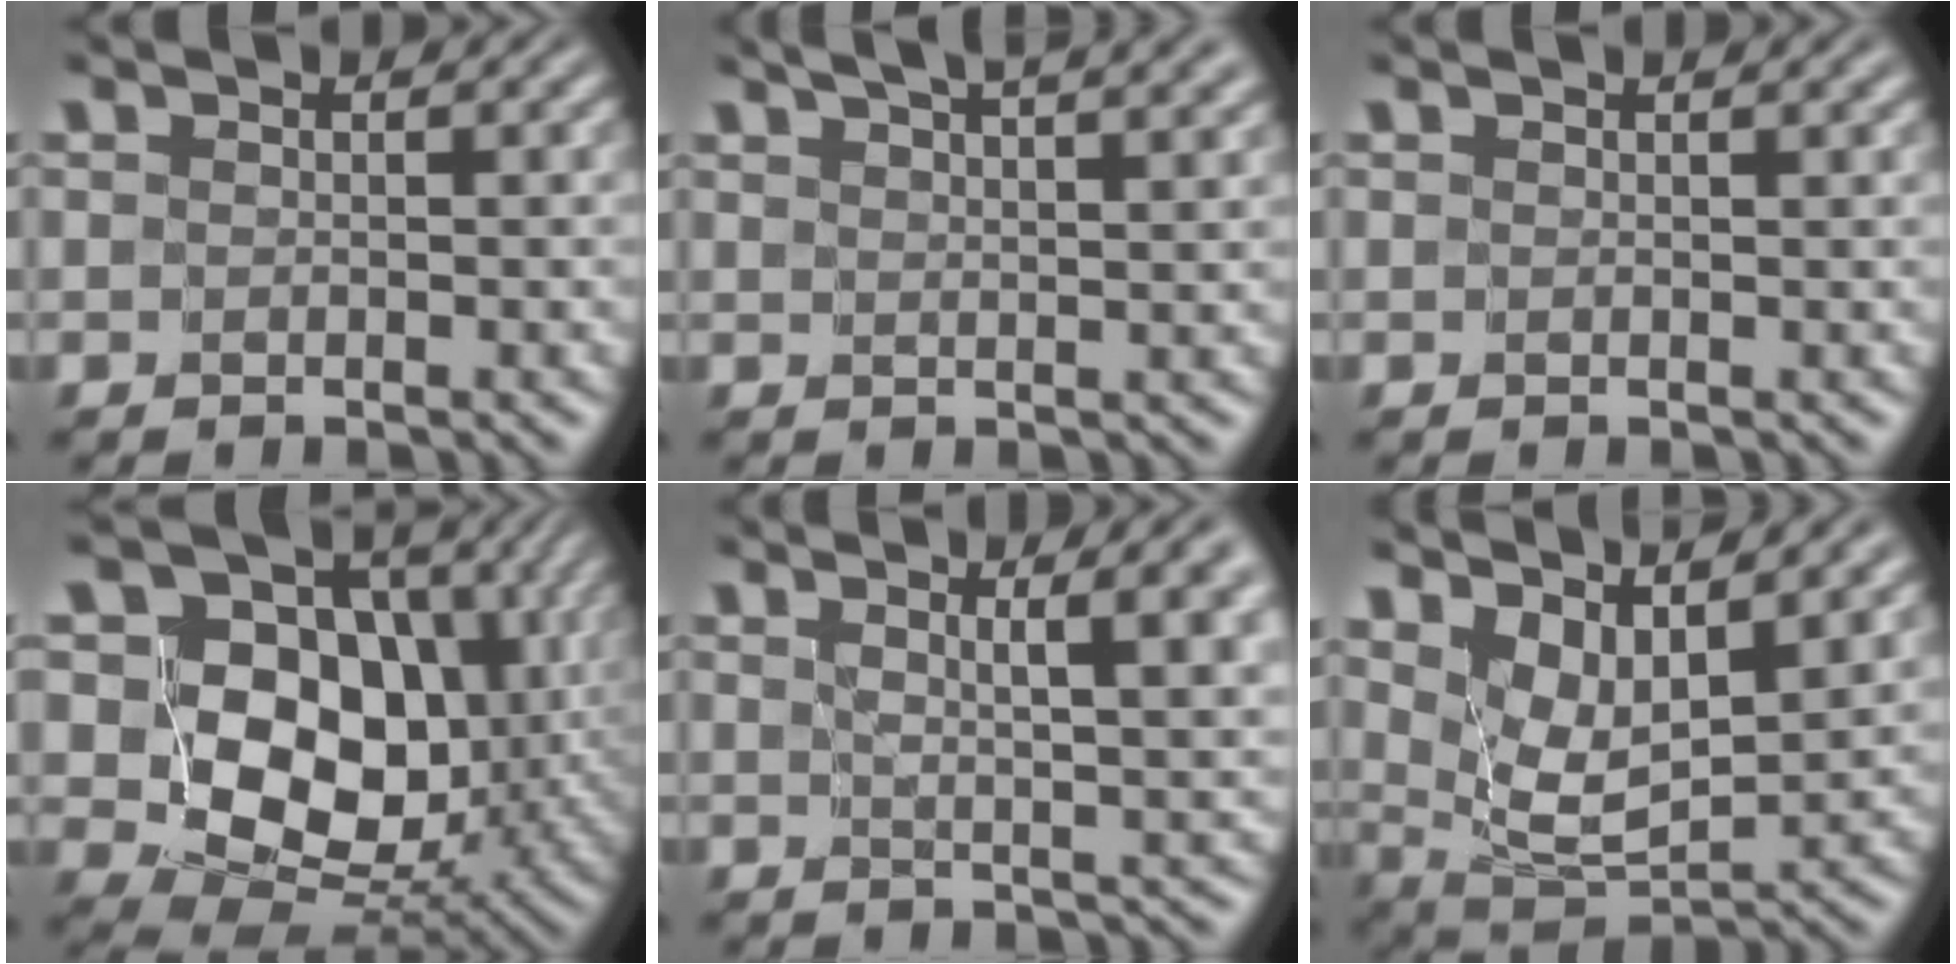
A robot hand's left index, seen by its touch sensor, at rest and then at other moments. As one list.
[{"total": 8.0, "force": [5.9, 2.6, 4.8], "torque": [-0.033, 0.040, 0.049]}, {"total": 0.8, "force": [0.7, 0.1, 0.4], "torque": [-0.006, -0.002, 0.005]}, {"total": 13.2, "force": [2.7, 9.8, 8.4], "torque": [-0.139, 0.005, 0.042]}, {"total": 7.7, "force": [3.4, 2.3, 6.5], "torque": [-0.043, 0.025, 0.030]}, {"total": 6.5, "force": [4.1, 2.2, 4.5], "torque": [-0.095, -0.001, 0.077]}]